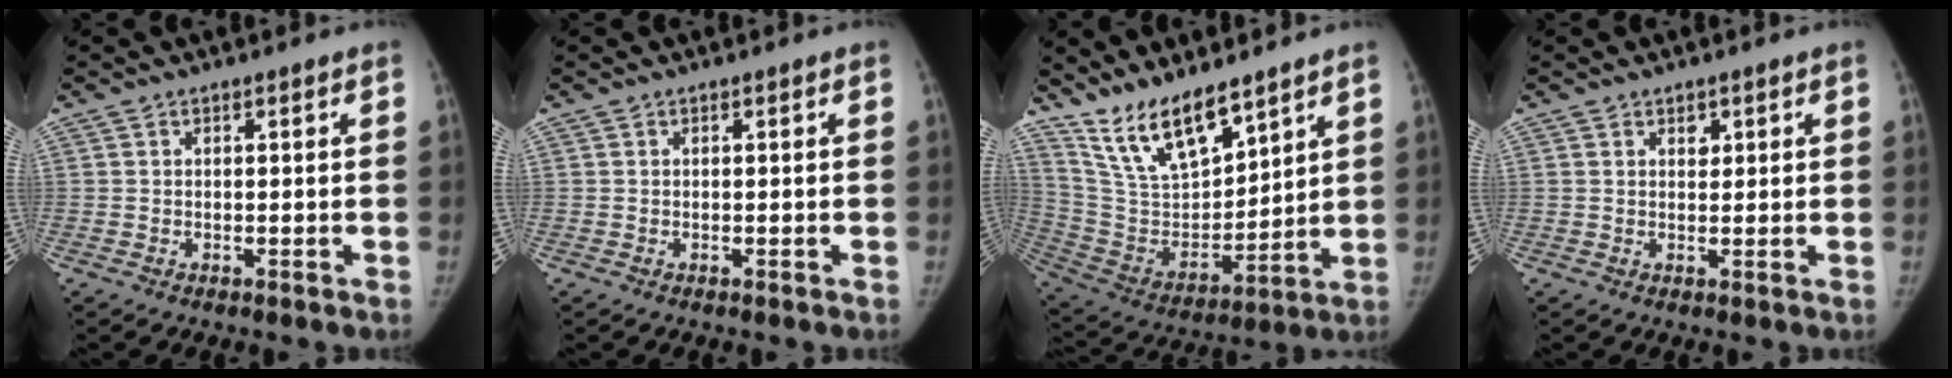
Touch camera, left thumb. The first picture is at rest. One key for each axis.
{"total": 0.0}
{"total": 14.9, "fx": 11.7, "fy": 5.0, "fz": 7.8, "tx": -0.115, "ty": -0.066, "tz": 0.235}
{"total": 1.8, "fx": 1.0, "fy": 1.2, "fz": 0.8, "tx": -0.001, "ty": -0.005, "tz": 0.015}